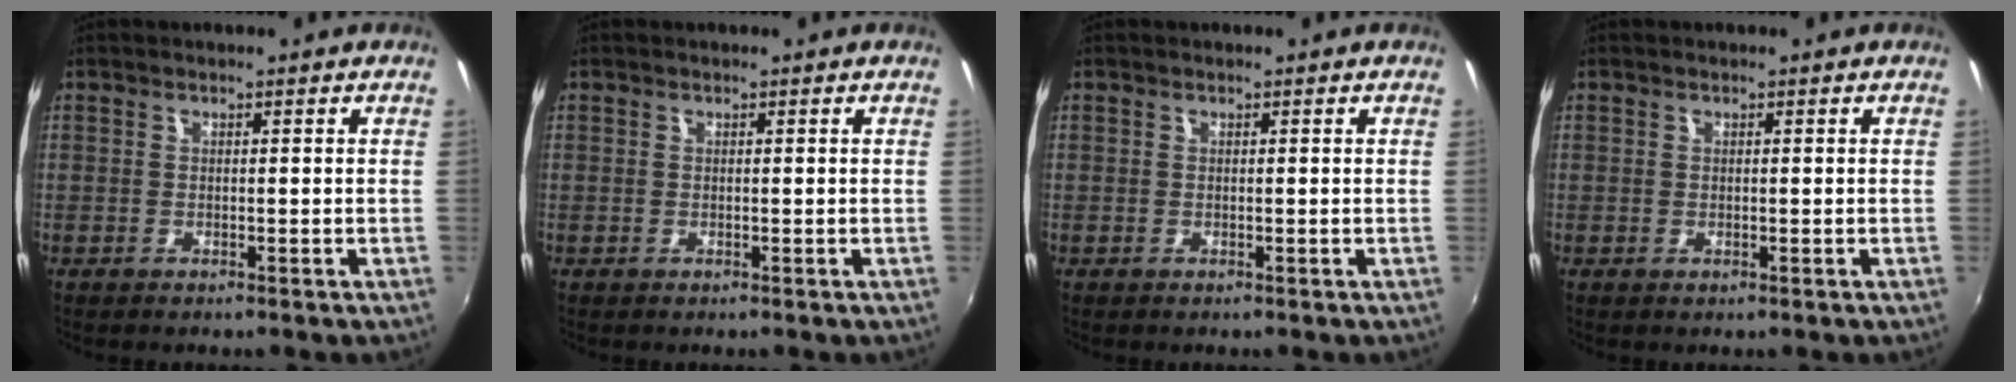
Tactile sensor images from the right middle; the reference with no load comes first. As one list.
[{"total": 0.0}, {"total": 0.0}, {"total": 0.0}]